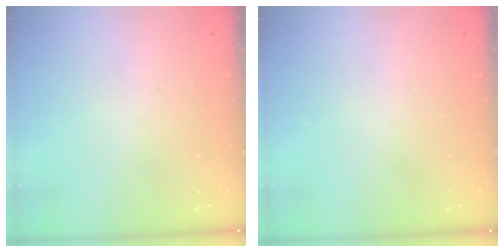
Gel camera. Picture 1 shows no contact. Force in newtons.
{"total": 0.0}